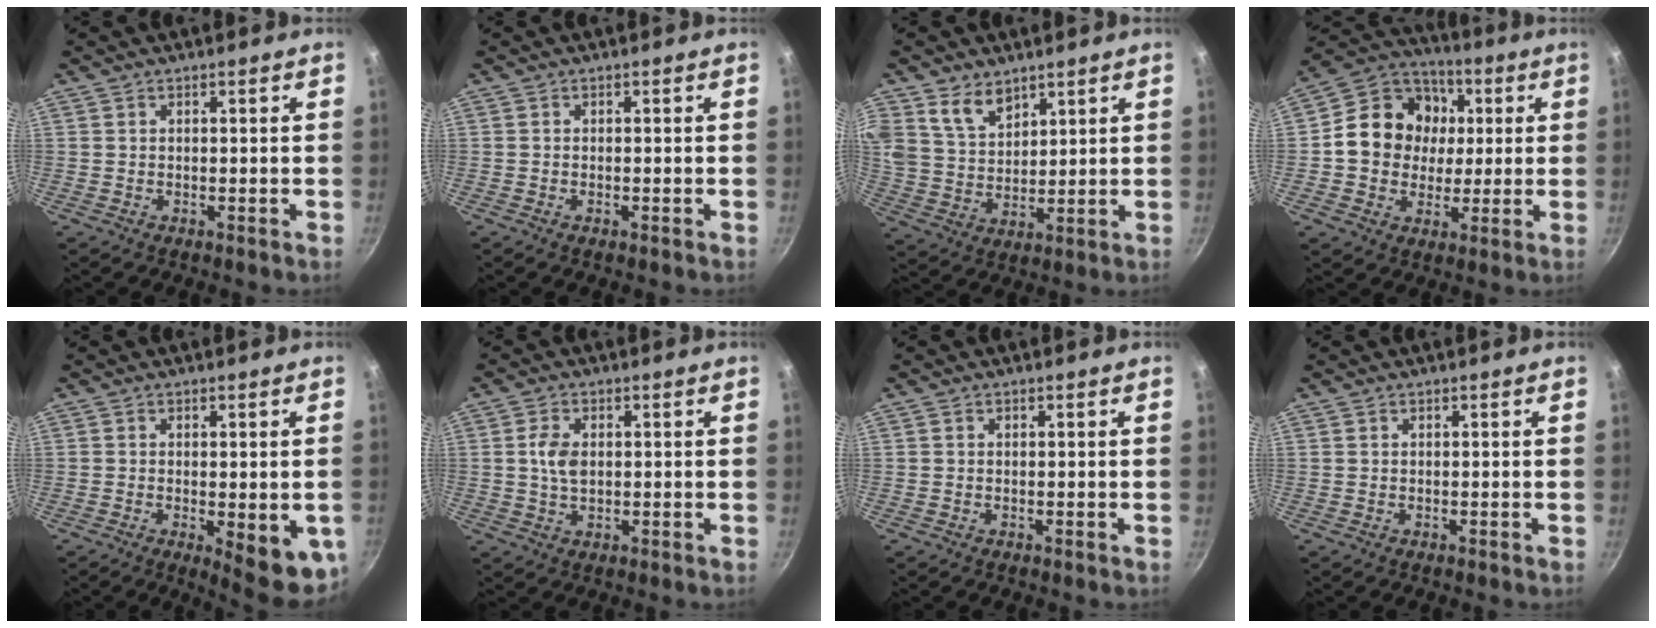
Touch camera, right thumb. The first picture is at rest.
{"total": 0.6, "force": [-0.3, 0.1, 0.4], "torque": [-0.008, 0.002, -0.008]}
{"total": 8.1, "force": [5.2, 5.1, 3.6], "torque": [-0.049, -0.029, 0.105]}
{"total": 15.8, "force": [1.6, 13.7, 7.7], "torque": [-0.100, 0.016, 0.013]}
{"total": 10.2, "force": [-2.4, 3.2, 9.4], "torque": [-0.099, -0.007, -0.022]}
{"total": 4.7, "force": [0.5, 3.0, 3.6], "torque": [-0.064, 0.002, 0.009]}
{"total": 0.0}
{"total": 0.0}